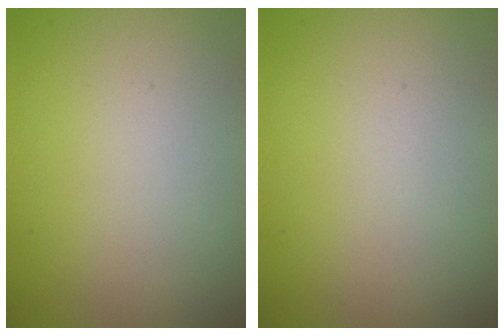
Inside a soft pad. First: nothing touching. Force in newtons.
{"total": 0.0}